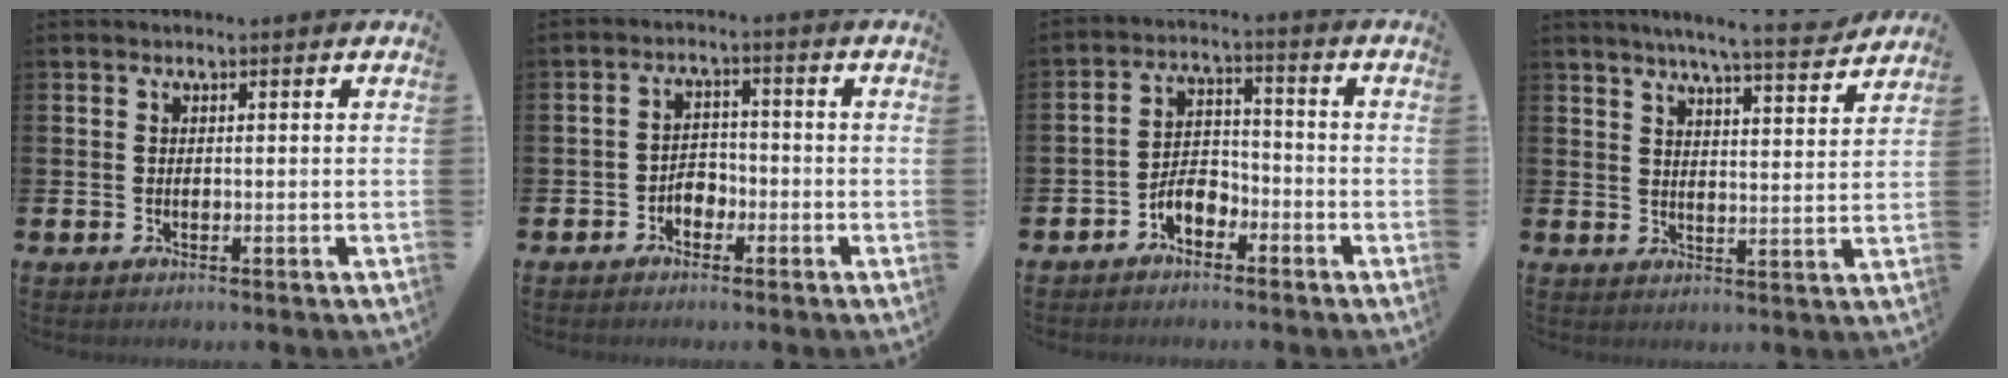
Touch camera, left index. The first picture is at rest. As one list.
[{"total": 2.6, "force": [-1.7, 1.7, 0.9], "torque": [-0.022, 0.010, -0.038]}, {"total": 4.2, "force": [-2.8, 2.4, 2.1], "torque": [-0.039, 0.011, -0.055]}, {"total": 6.7, "force": [6.3, -0.3, 2.2], "torque": [-0.047, -0.038, 0.108]}]